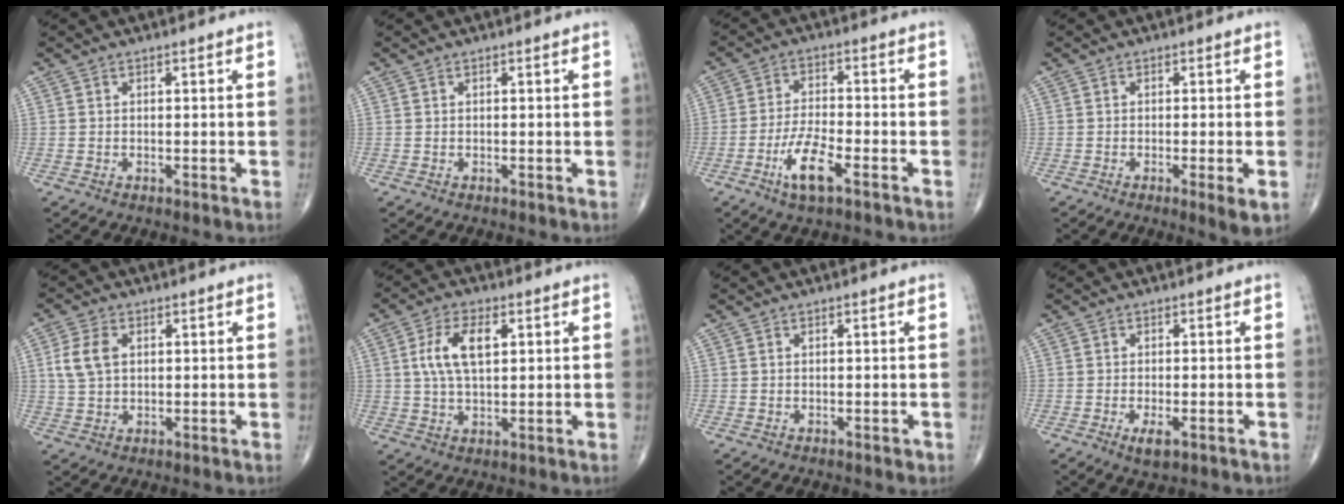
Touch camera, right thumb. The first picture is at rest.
{"total": 0.0}
{"total": 7.9, "force": [-4.0, 2.3, 6.4], "torque": [-0.130, 0.015, -0.074]}
{"total": 3.6, "force": [-1.1, 0.5, 3.4], "torque": [-0.055, -0.011, -0.020]}
{"total": 6.0, "force": [1.3, 3.9, 4.3], "torque": [-0.091, 0.003, 0.025]}
{"total": 8.6, "force": [2.1, 4.3, 7.2], "torque": [-0.139, 0.003, 0.039]}
{"total": 0.5, "force": [-0.2, 0.3, 0.4], "torque": [-0.003, 0.000, -0.004]}
{"total": 3.0, "force": [-1.3, 1.1, 2.5], "torque": [-0.044, -0.004, -0.022]}